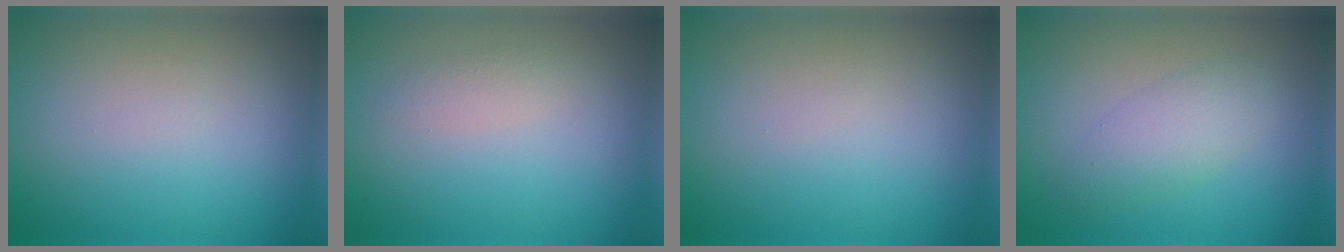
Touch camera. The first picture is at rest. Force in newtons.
{"total": 1.1, "press": 1.1, "slide": 0.1}
{"total": 0.0}
{"total": 2.9, "press": 2.9, "slide": 0.1}